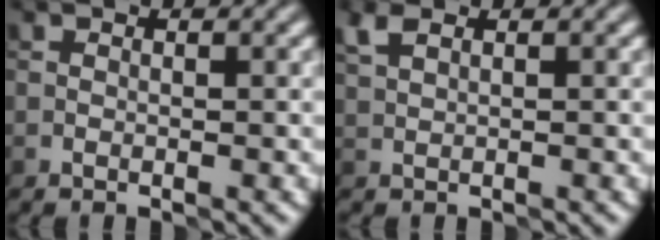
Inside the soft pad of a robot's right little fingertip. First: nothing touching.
{"total": 1.3, "force": [1.1, 0.5, 0.5], "torque": [-0.006, 0.011, 0.024]}